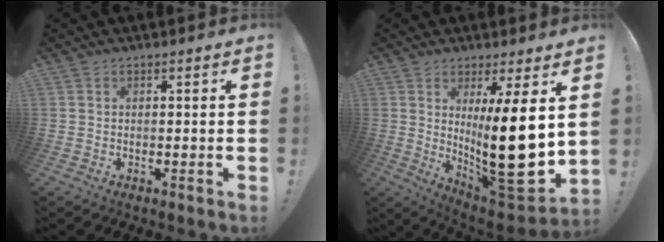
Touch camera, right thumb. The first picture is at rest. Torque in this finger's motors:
{"motor_torque": [0.59, 0.73, 1.39, 0.96, 0.19]}